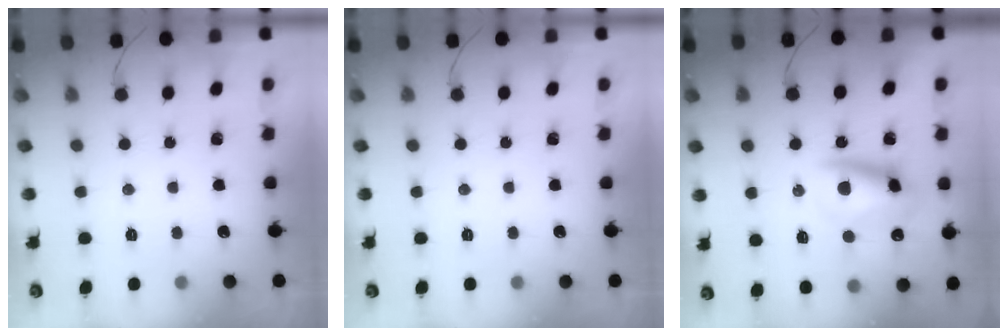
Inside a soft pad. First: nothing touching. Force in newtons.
{"total": 0.0}
{"total": 11.4, "press": 11.1, "slide": 2.6}